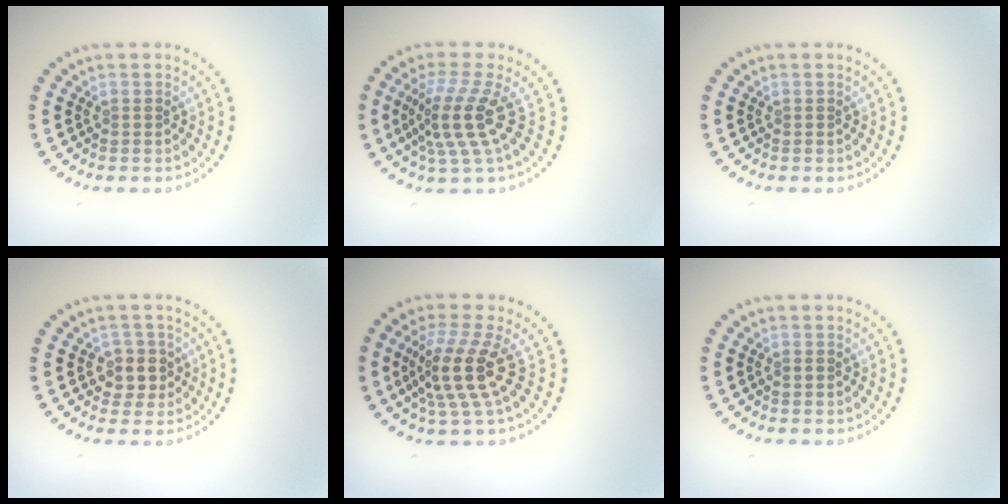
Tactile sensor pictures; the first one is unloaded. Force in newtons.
{"total": 4.4, "press": 3.1, "slide": 3.2}
{"total": 0.0}
{"total": 2.5, "press": 2.2, "slide": 1.3}
{"total": 4.5, "press": 3.4, "slide": 2.9}
{"total": 0.7, "press": 0.7, "slide": 0.1}